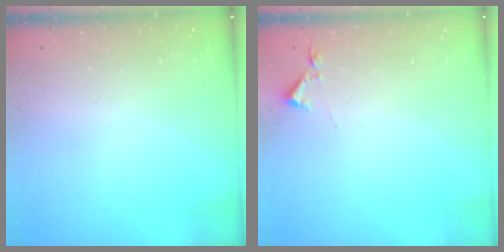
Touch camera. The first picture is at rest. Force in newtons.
{"total": 2.9, "press": 2.9, "slide": 0.5}